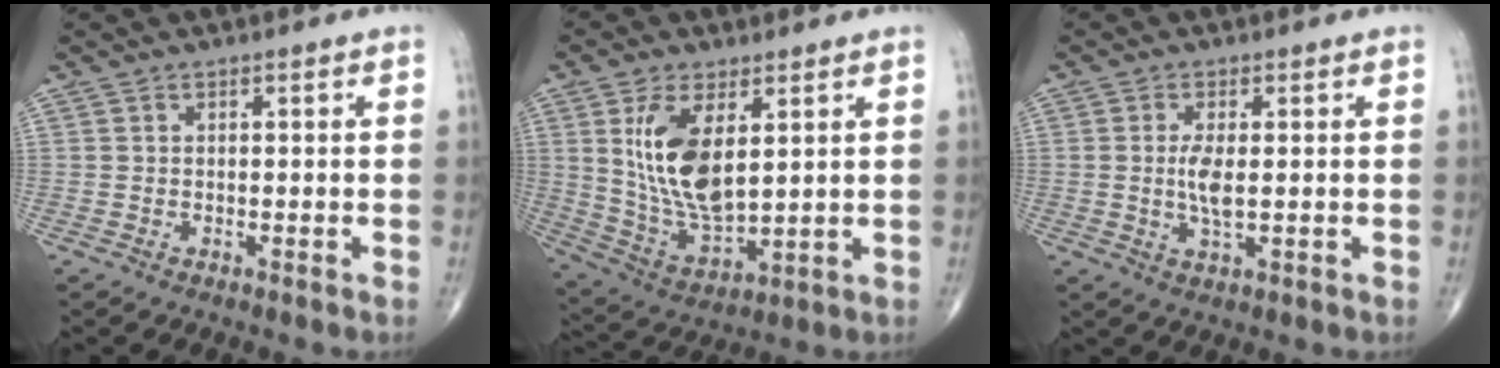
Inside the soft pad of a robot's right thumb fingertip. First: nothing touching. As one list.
[{"total": 13.7, "force": [3.8, 6.5, 11.5], "torque": [-0.215, -0.026, 0.088]}, {"total": 4.2, "force": [0.1, 1.4, 4.0], "torque": [-0.089, -0.011, 0.002]}]